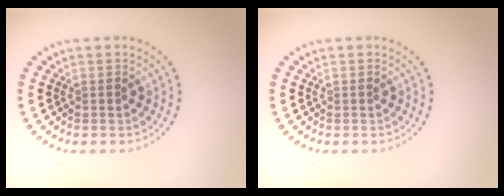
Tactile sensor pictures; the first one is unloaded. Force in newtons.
{"total": 0.0}